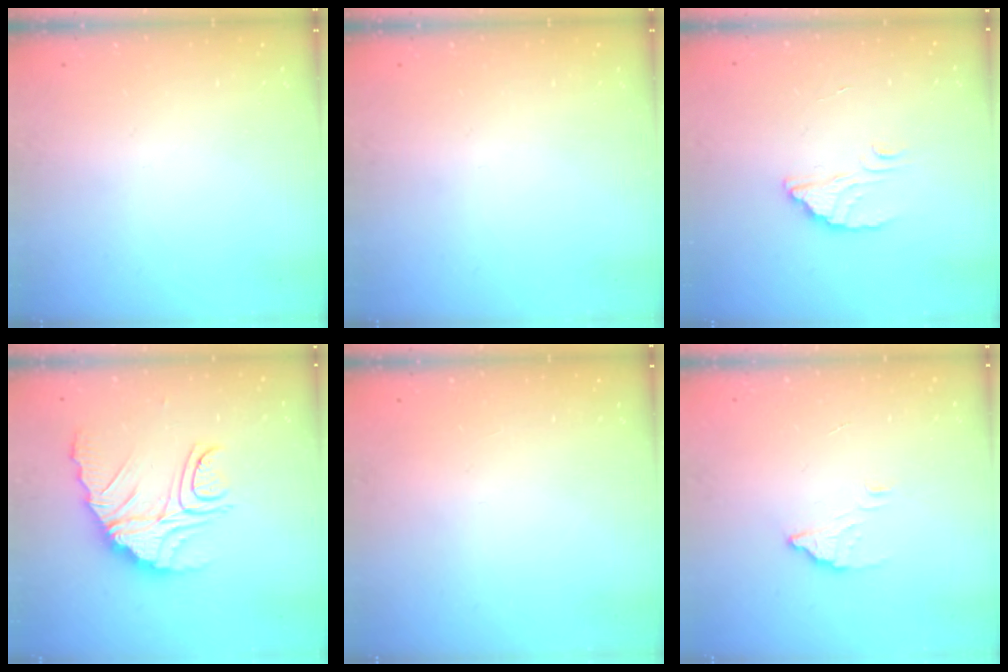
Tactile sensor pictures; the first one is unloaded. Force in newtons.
{"total": 0.0}
{"total": 2.5, "press": 2.5, "slide": 0.1}
{"total": 15.5, "press": 15.4, "slide": 1.8}
{"total": 2.2, "press": 2.2, "slide": 0.1}
{"total": 3.5, "press": 3.5, "slide": 0.5}